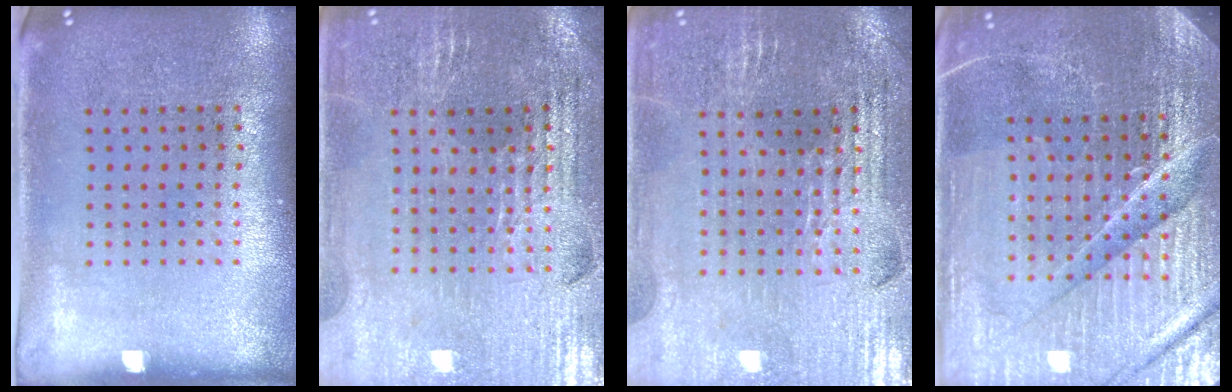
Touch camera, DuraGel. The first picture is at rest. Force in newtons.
{"total": 2.8, "press": 2.8, "slide": 0.4}
{"total": 2.9, "press": 2.9, "slide": 0.6}
{"total": 5.8, "press": 5.3, "slide": 2.4}